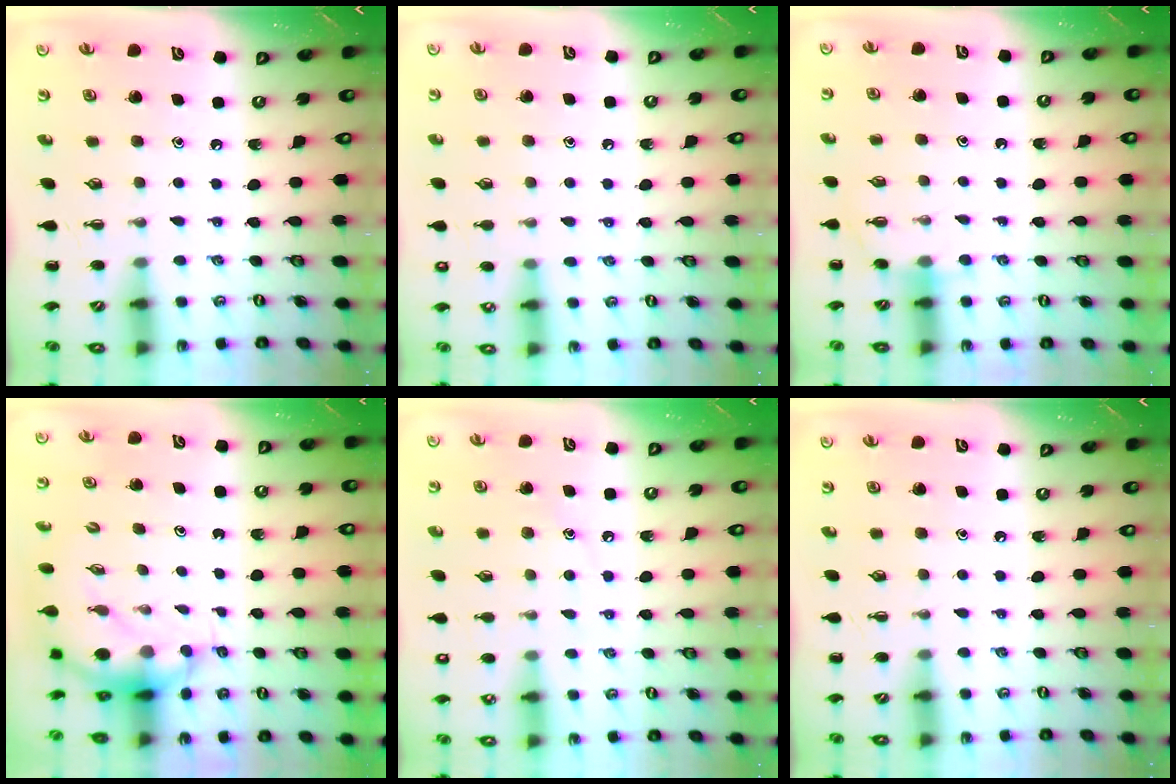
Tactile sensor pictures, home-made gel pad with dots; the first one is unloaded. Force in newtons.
{"total": 7.1, "press": 6.8, "slide": 2.2}
{"total": 4.8, "press": 4.6, "slide": 1.2}
{"total": 6.2, "press": 6.0, "slide": 1.2}
{"total": 8.7, "press": 8.5, "slide": 1.7}
{"total": 0.0}